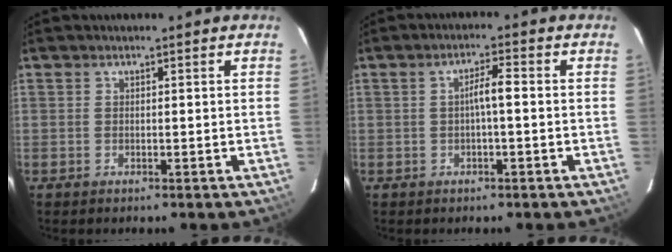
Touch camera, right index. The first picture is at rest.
{"total": 3.0, "force": [-0.2, 0.3, 3.0], "torque": [-0.050, 0.006, -0.004]}